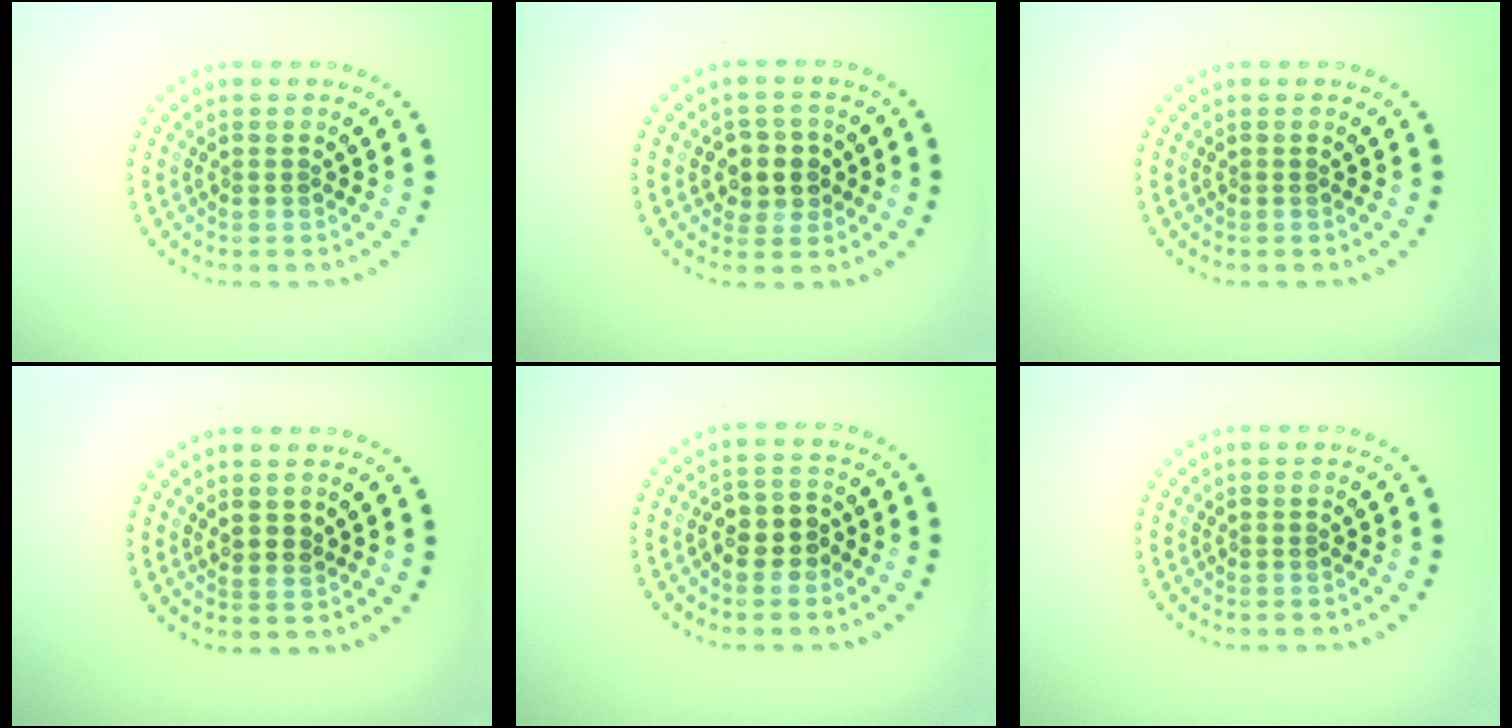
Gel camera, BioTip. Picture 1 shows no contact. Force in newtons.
{"total": 2.8, "press": 2.6, "slide": 0.9}
{"total": 0.0}
{"total": 1.1, "press": 1.0, "slide": 0.5}
{"total": 2.9, "press": 2.7, "slide": 1.0}
{"total": 0.0}